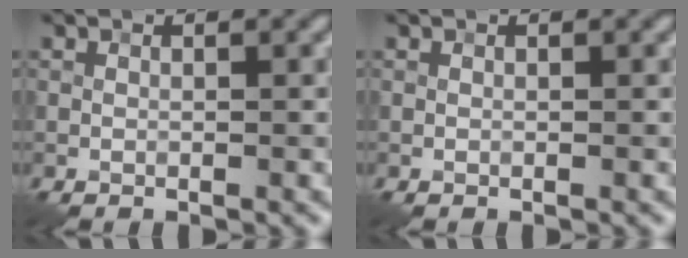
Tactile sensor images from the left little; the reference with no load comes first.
{"total": 0.0}